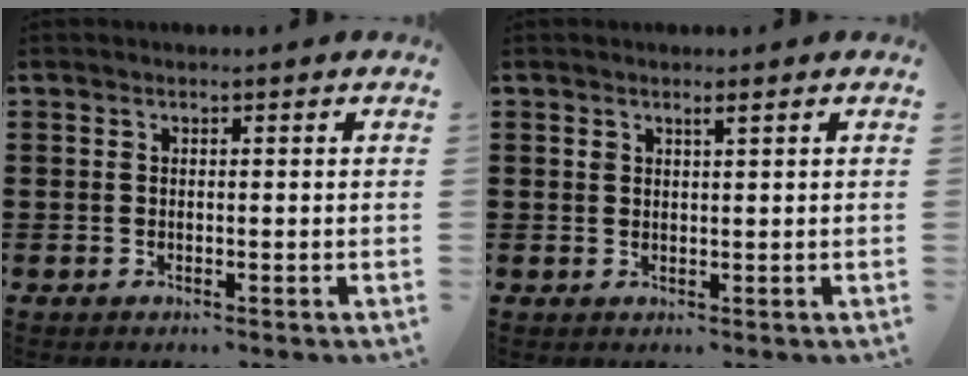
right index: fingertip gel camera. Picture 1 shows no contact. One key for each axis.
{"total": 1.0, "fx": 0.7, "fy": 0.3, "fz": 0.7, "tx": -0.015, "ty": 0.002, "tz": 0.011}